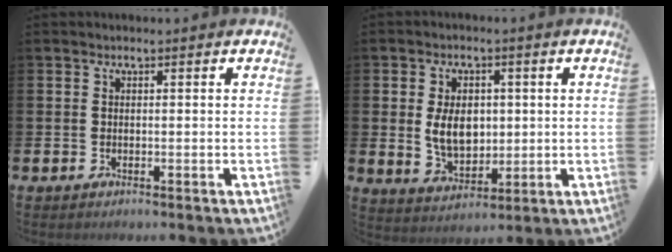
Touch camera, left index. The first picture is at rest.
{"total": 6.0, "force": [0.8, 4.1, 4.3], "torque": [-0.070, 0.008, 0.008]}